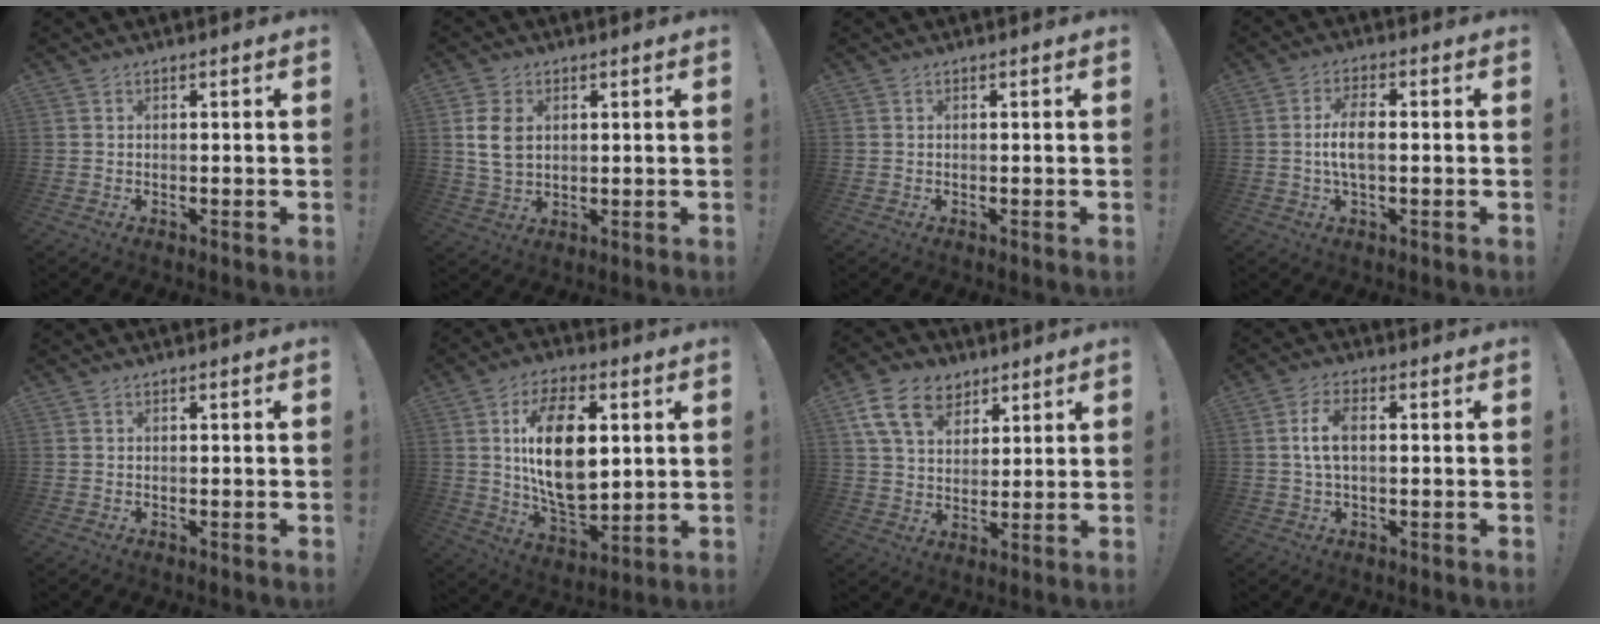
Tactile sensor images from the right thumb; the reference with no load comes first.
{"total": 7.7, "force": [1.8, 5.5, 5.1], "torque": [-0.097, 0.000, 0.033]}
{"total": 0.0}
{"total": 7.0, "force": [-0.6, 2.7, 6.4], "torque": [-0.131, 0.003, -0.015]}
{"total": 0.0}
{"total": 19.6, "force": [4.0, 10.9, 15.8], "torque": [-0.290, -0.012, 0.063]}
{"total": 14.5, "force": [7.7, 9.8, 7.3], "torque": [-0.129, -0.029, 0.151]}
{"total": 6.2, "force": [0.6, 3.0, 5.4], "torque": [-0.111, 0.005, 0.008]}